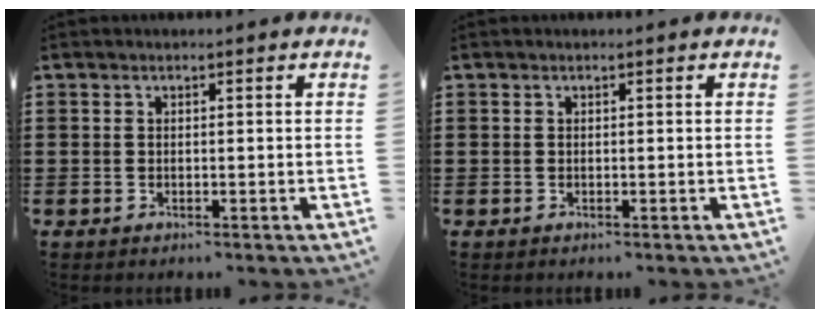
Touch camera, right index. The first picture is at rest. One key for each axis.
{"total": 0.0}